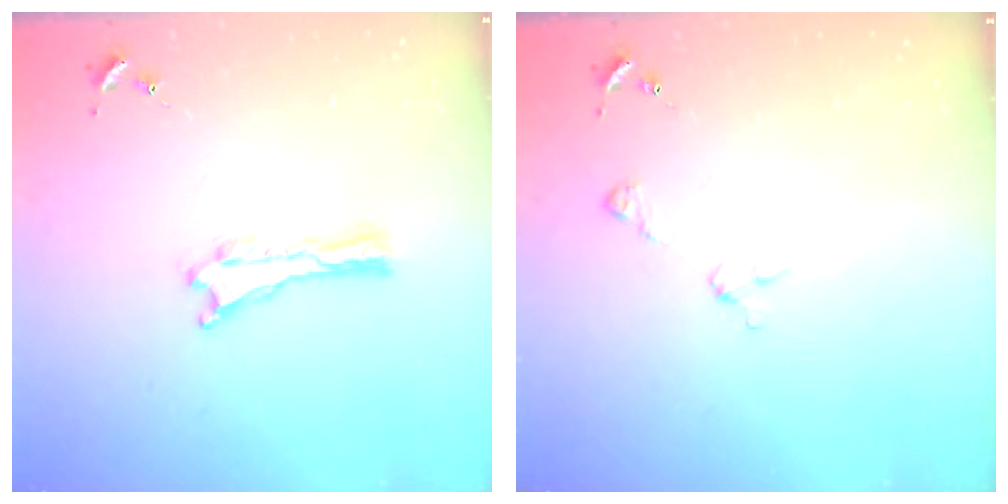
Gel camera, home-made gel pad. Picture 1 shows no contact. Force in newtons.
{"total": 2.9, "press": 2.9, "slide": 0.3}